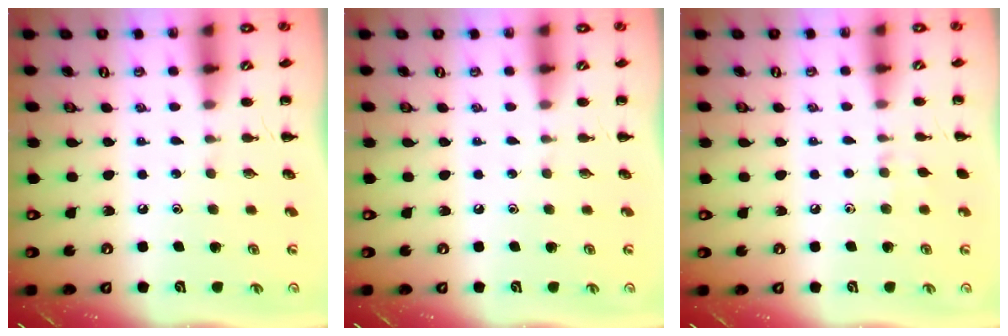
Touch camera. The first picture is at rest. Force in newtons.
{"total": 0.0}
{"total": 4.5, "press": 4.2, "slide": 1.5}